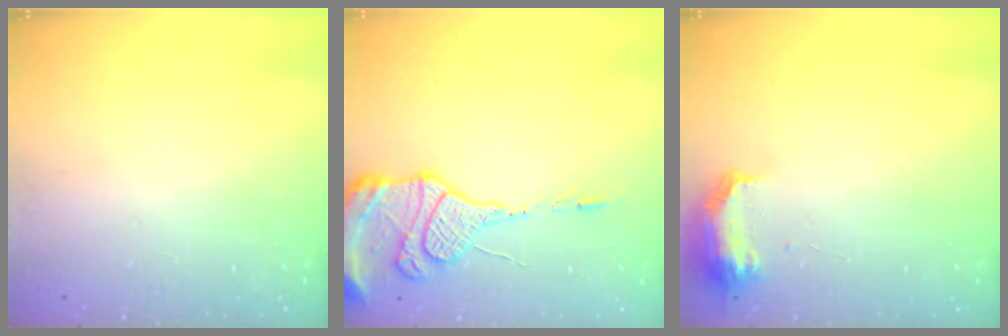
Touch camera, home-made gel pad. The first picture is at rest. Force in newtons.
{"total": 15.6, "press": 15.1, "slide": 3.7}
{"total": 8.5, "press": 8.4, "slide": 0.9}